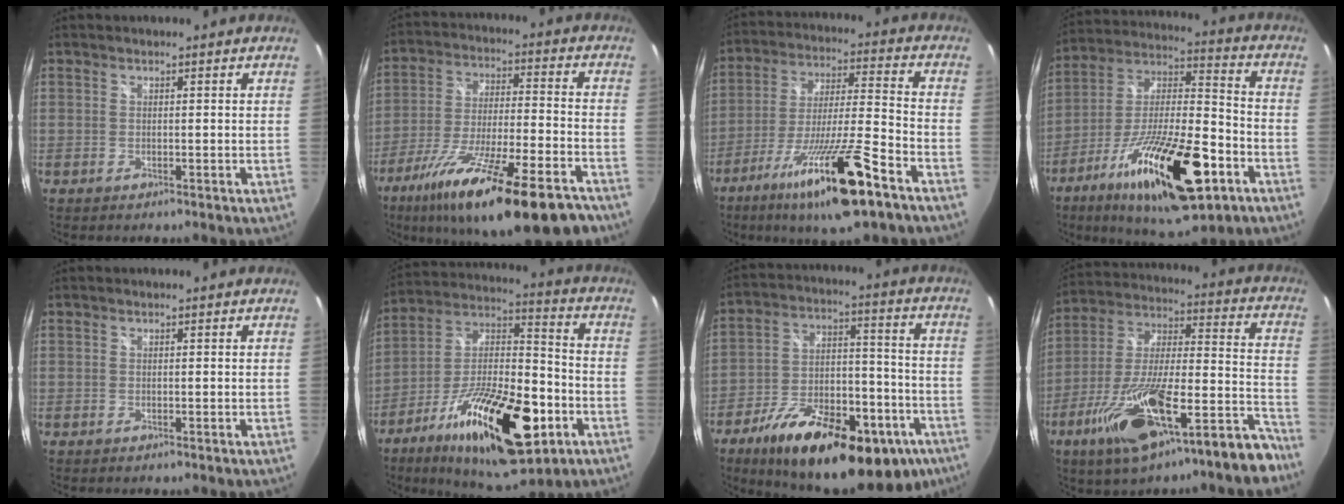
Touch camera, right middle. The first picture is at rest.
{"total": 24.1, "force": [-16.7, 4.4, 16.9], "torque": [-0.293, -0.054, -0.265]}
{"total": 18.5, "force": [-11.4, 1.6, 14.5], "torque": [-0.279, -0.037, -0.196]}
{"total": 24.4, "force": [-11.8, 7.4, 20.0], "torque": [-0.347, -0.032, -0.193]}
{"total": 0.0}
{"total": 25.4, "force": [-11.3, 9.3, 20.7], "torque": [-0.358, -0.022, -0.179]}
{"total": 29.5, "force": [-17.5, 12.9, 20.0], "torque": [-0.309, 0.001, -0.245]}
{"total": 24.6, "force": [-16.7, 5.1, 17.3], "torque": [-0.272, -0.004, -0.267]}